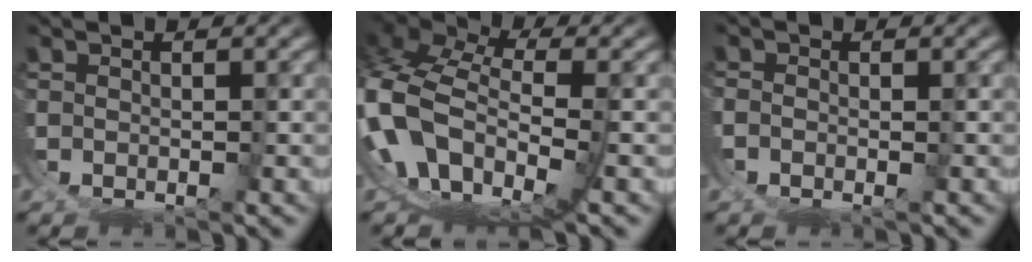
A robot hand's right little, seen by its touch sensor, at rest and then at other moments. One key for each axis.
{"total": 9.6, "fx": 0.3, "fy": 7.1, "fz": 6.5, "tx": -0.167, "ty": -0.027, "tz": 0.008}
{"total": 1.5, "fx": -0.9, "fy": 1.0, "fz": 0.7, "tx": -0.018, "ty": -0.009, "tz": -0.013}